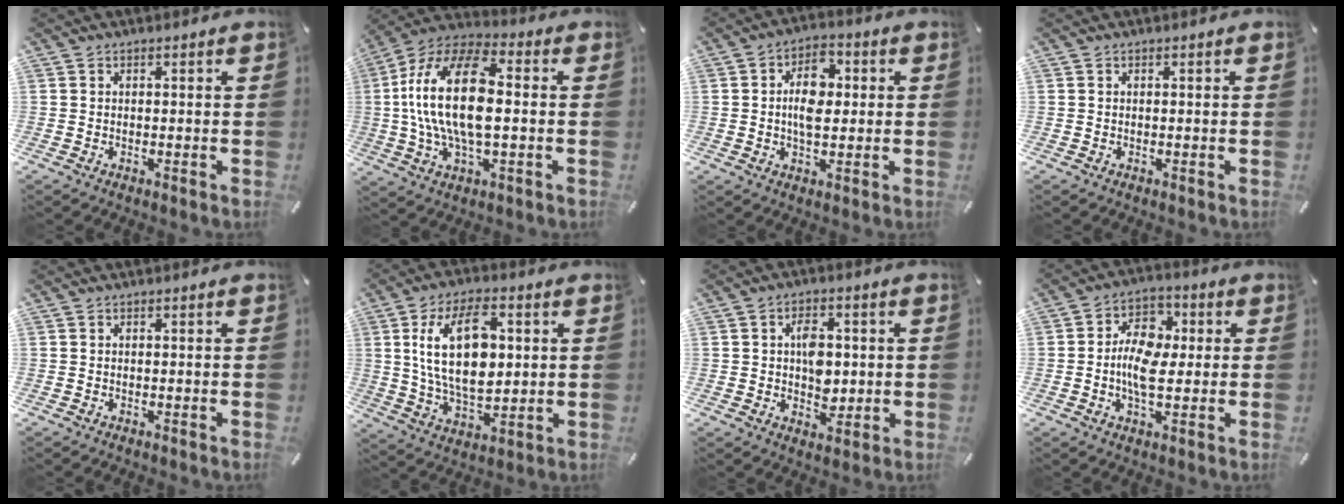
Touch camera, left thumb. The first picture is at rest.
{"total": 19.7, "force": [0.6, 9.8, 17.0], "torque": [-0.356, 0.002, 0.009]}
{"total": 8.9, "force": [0.8, 5.6, 6.9], "torque": [-0.109, 0.002, 0.008]}
{"total": 0.0}
{"total": 0.0}
{"total": 17.2, "force": [3.6, 9.9, 13.6], "torque": [-0.267, 0.000, 0.055]}
{"total": 7.3, "force": [0.6, 5.3, 5.1], "torque": [-0.061, -0.001, 0.006]}
{"total": 10.7, "force": [-0.9, 6.8, 8.1], "torque": [-0.149, 0.005, -0.021]}